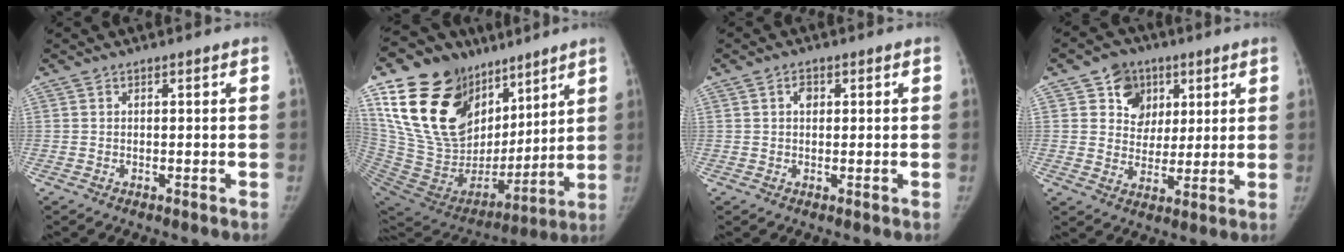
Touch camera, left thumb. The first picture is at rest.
{"total": 29.5, "force": [15.1, 18.7, 17.0], "torque": [-0.277, -0.017, 0.290]}
{"total": 2.0, "force": [0.7, 1.5, 1.1], "torque": [-0.009, 0.001, 0.007]}
{"total": 9.4, "force": [4.0, 8.1, 2.6], "torque": [0.002, -0.010, 0.064]}